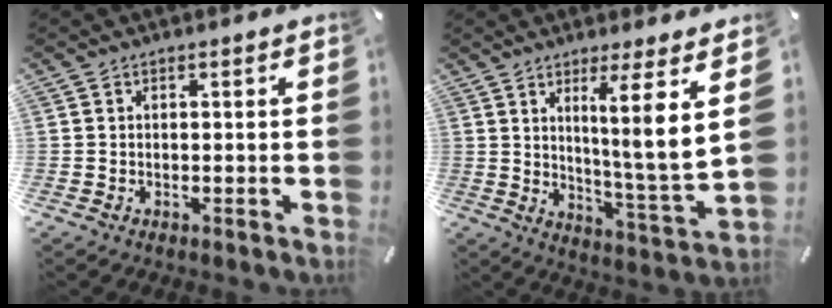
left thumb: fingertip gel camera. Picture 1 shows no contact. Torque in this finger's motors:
{"motor_torque": [0.42, 0.67, 1.33, -0.76, 0.12]}